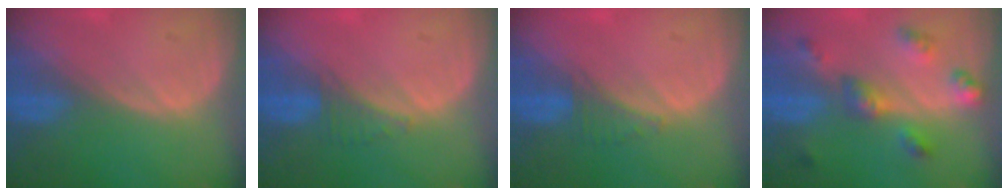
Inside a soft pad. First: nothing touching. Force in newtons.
{"total": 1.9, "press": 1.8, "slide": 0.7}
{"total": 1.9, "press": 1.8, "slide": 0.7}
{"total": 6.1, "press": 5.9, "slide": 1.7}